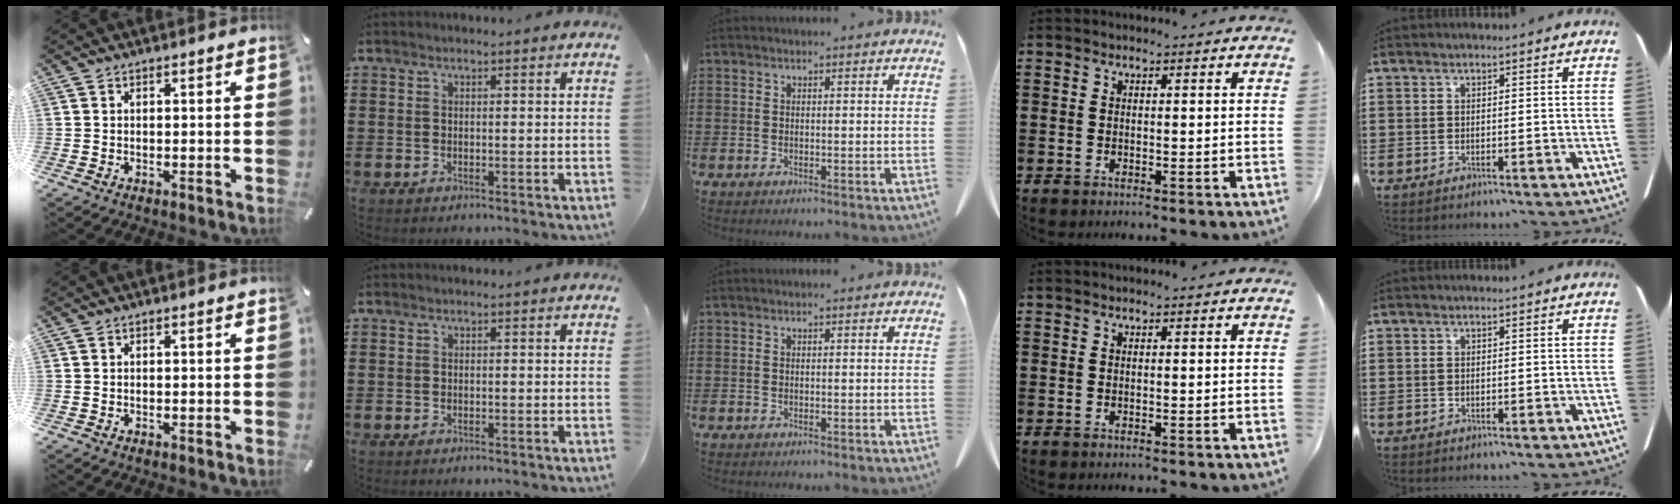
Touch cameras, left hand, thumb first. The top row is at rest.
{}